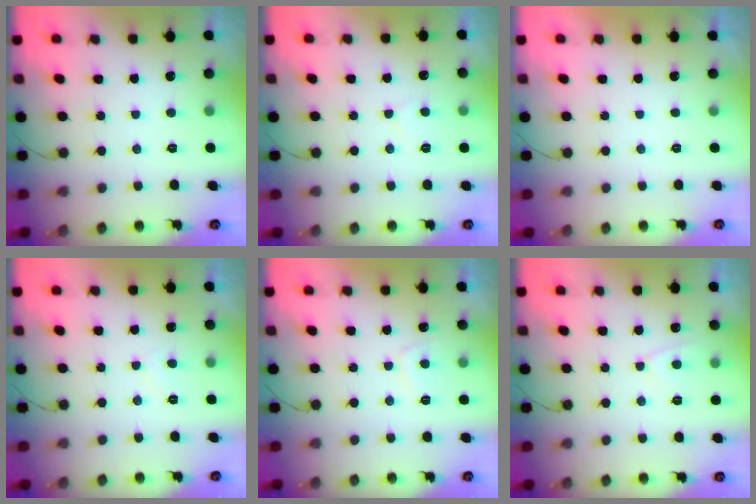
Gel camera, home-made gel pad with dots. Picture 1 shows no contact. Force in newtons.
{"total": 2.9, "press": 2.9, "slide": 0.3}
{"total": 2.3, "press": 2.3, "slide": 0.4}
{"total": 2.5, "press": 2.4, "slide": 0.5}
{"total": 2.8, "press": 2.7, "slide": 0.9}
{"total": 3.3, "press": 3.3, "slide": 0.3}